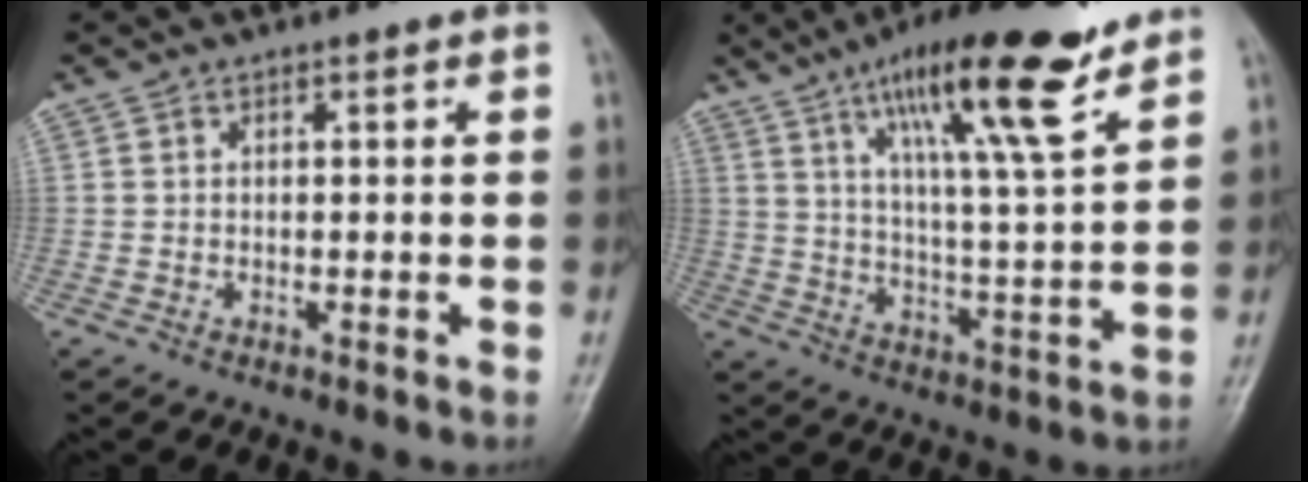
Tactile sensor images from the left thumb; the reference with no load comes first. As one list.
[{"total": 17.6, "force": [11.2, 2.8, 13.3], "torque": [-0.201, -0.053, 0.184]}]